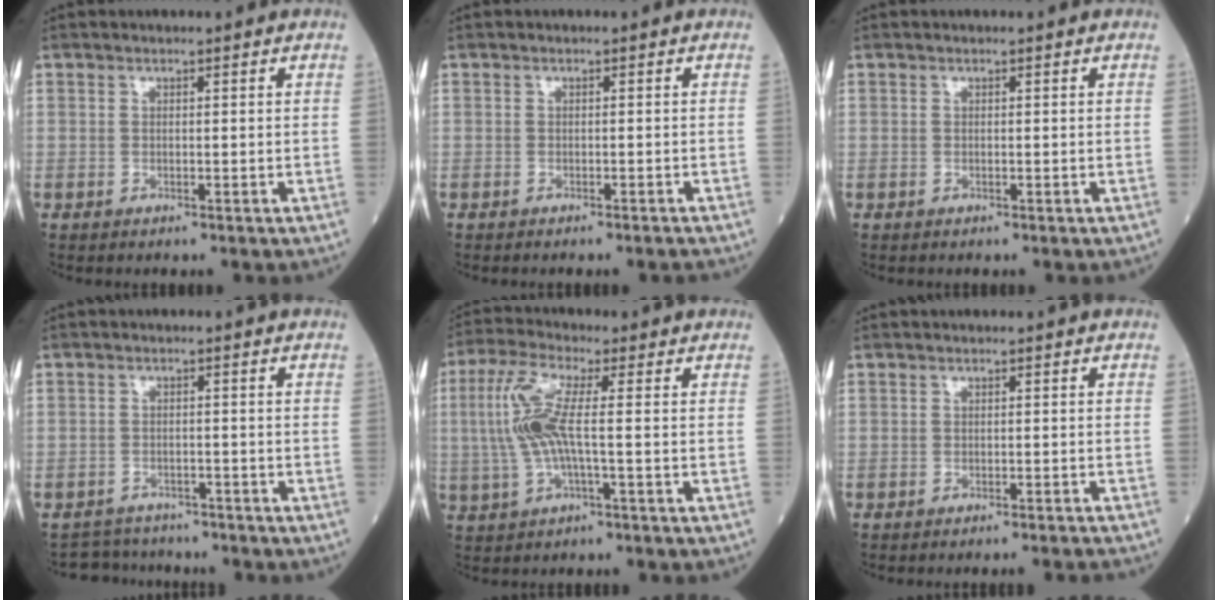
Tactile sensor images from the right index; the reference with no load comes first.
{"total": 2.6, "force": [-2.4, 0.0, 0.8], "torque": [-0.011, -0.003, -0.031]}
{"total": 0.0}
{"total": 5.0, "force": [-4.5, 2.1, -0.8], "torque": [0.015, 0.014, -0.069]}
{"total": 8.0, "force": [0.1, 1.2, 8.0], "torque": [-0.185, 0.013, -0.003]}
{"total": 4.9, "force": [-4.7, -0.5, 1.1], "torque": [-0.010, -0.010, -0.055]}